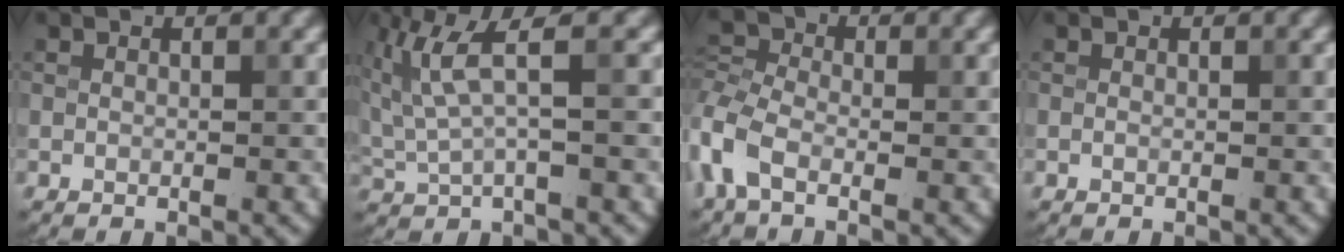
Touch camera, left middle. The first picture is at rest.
{"total": 4.7, "force": [1.7, 0.9, 4.3], "torque": [-0.103, 0.006, 0.039]}
{"total": 4.3, "force": [-1.9, 2.4, 3.0], "torque": [-0.075, 0.005, -0.060]}
{"total": 0.0}